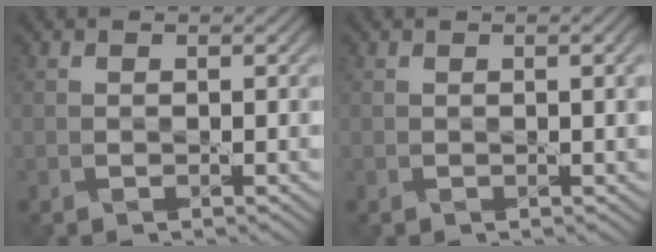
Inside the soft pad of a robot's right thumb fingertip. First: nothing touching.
{"total": 0.8, "force": [0.2, -0.2, 0.7], "torque": [-0.014, 0.003, 0.005]}